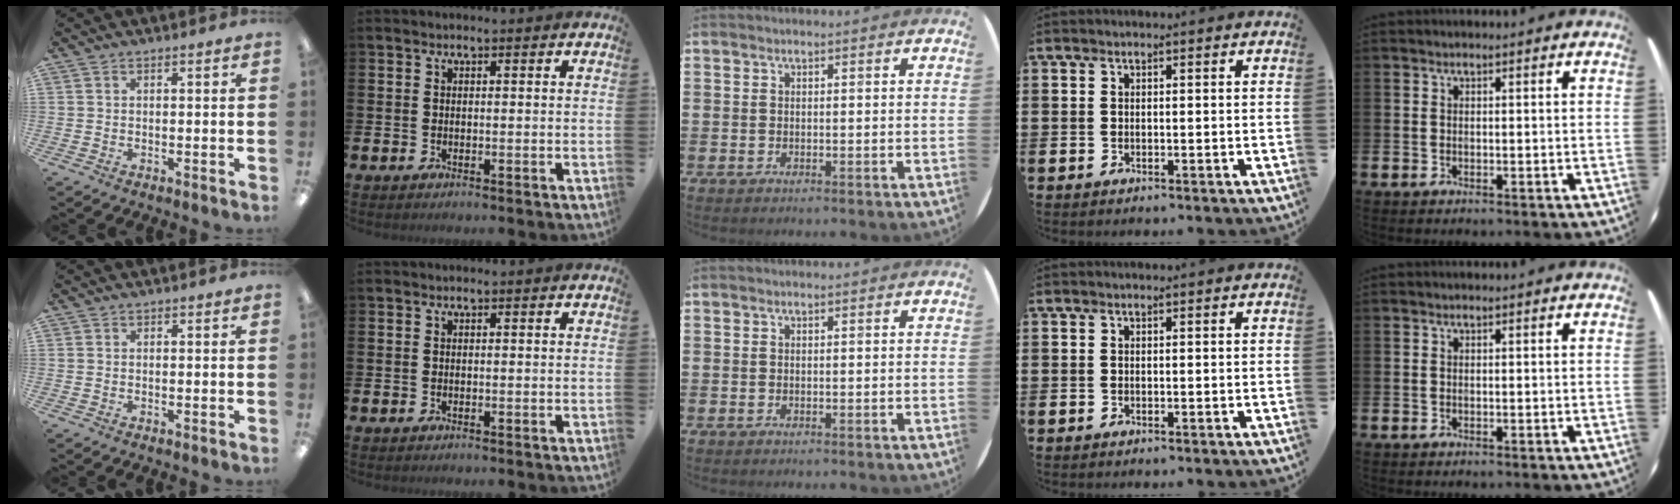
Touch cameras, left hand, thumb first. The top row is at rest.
{}